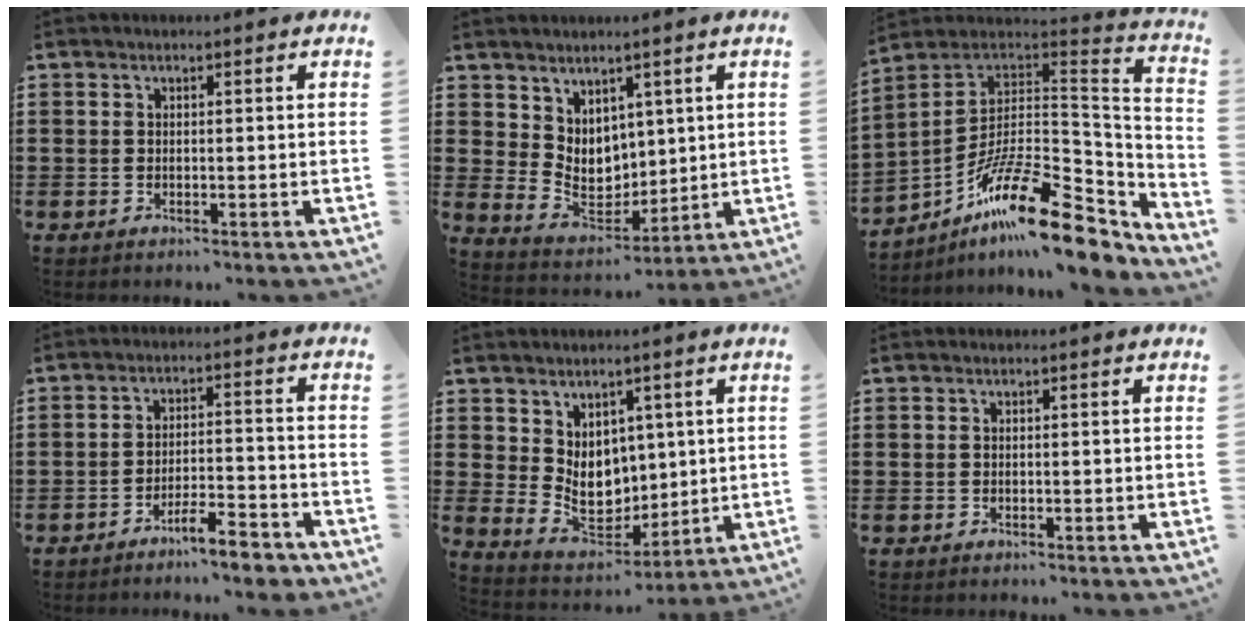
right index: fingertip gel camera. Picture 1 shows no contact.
{"total": 6.0, "force": [3.4, 4.7, 1.6], "torque": [-0.047, -0.014, 0.069]}
{"total": 18.4, "force": [-11.7, 5.1, 13.3], "torque": [-0.219, 0.028, -0.200]}
{"total": 6.2, "force": [-5.3, 0.6, 3.0], "torque": [-0.048, -0.001, -0.097]}
{"total": 7.0, "force": [2.3, 5.8, 3.1], "torque": [-0.055, -0.009, 0.048]}
{"total": 0.0}